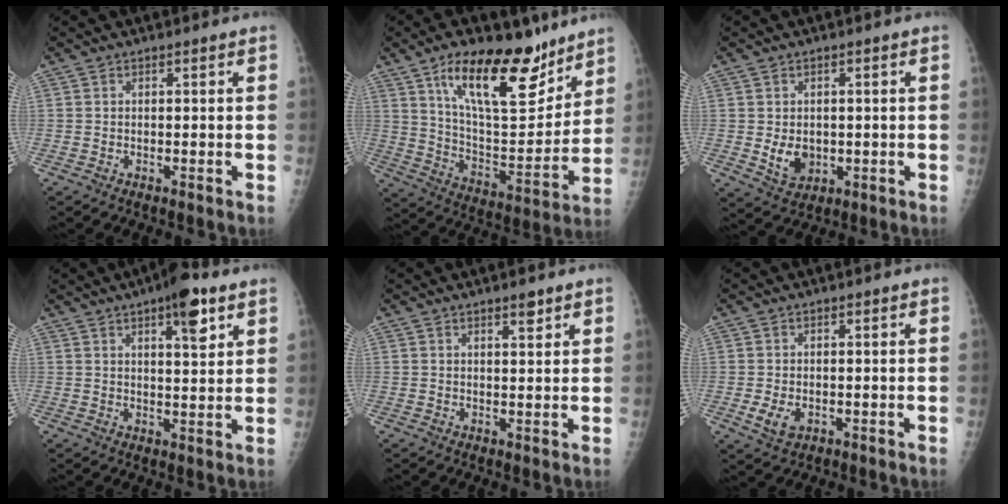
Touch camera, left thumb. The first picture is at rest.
{"total": 21.4, "force": [13.4, 8.8, 14.2], "torque": [-0.181, -0.075, 0.229]}
{"total": 5.1, "force": [-0.3, 4.0, 3.2], "torque": [-0.035, -0.008, 0.010]}
{"total": 8.4, "force": [4.6, 2.5, 6.5], "torque": [-0.080, -0.020, 0.064]}
{"total": 3.0, "force": [2.1, 0.8, 1.9], "torque": [-0.022, -0.014, 0.031]}
{"total": 3.5, "force": [-0.9, 2.4, 2.4], "torque": [-0.044, -0.004, -0.008]}